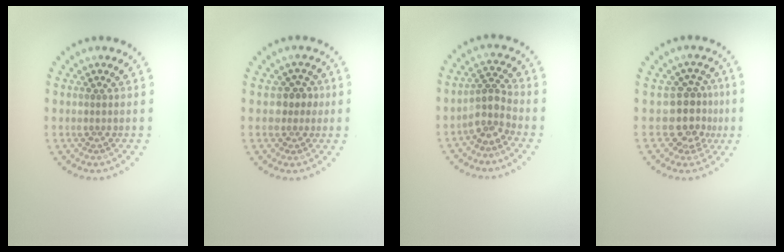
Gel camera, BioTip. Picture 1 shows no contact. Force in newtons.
{"total": 2.0, "press": 1.9, "slide": 0.8}
{"total": 2.8, "press": 2.1, "slide": 1.8}
{"total": 3.7, "press": 2.9, "slide": 2.3}